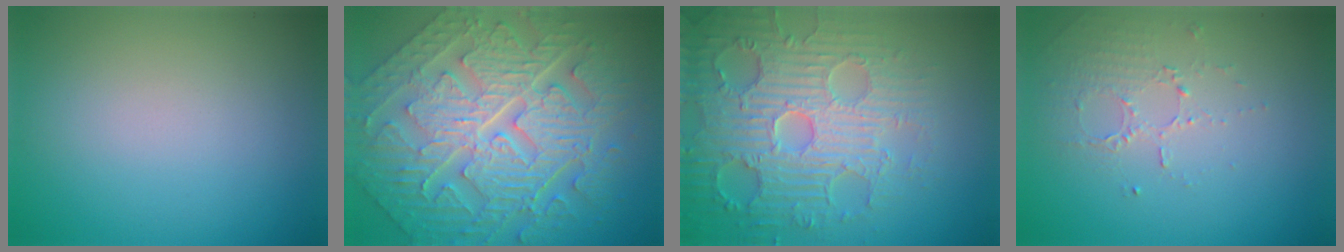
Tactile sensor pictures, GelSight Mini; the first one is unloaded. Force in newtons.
{"total": 11.4, "press": 7.7, "slide": 8.4}
{"total": 7.1, "press": 6.0, "slide": 3.9}
{"total": 1.6, "press": 1.0, "slide": 1.3}